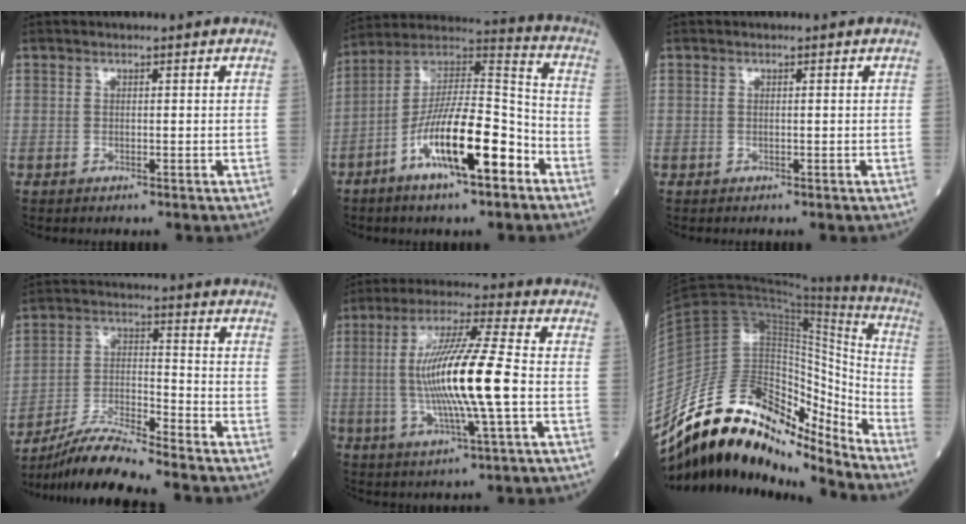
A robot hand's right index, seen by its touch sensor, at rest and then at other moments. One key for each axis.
{"total": 16.4, "fx": -7.4, "fy": 3.5, "fz": 14.3, "tx": -0.254, "ty": 0.006, "tz": -0.129}
{"total": 0.0}
{"total": 9.3, "fx": -8.6, "fy": -1.0, "fz": 3.5, "tx": -0.072, "ty": -0.011, "tz": -0.160}
{"total": 15.0, "fx": -1.2, "fy": 0.3, "fz": 14.9, "tx": -0.286, "ty": 0.001, "tz": -0.026}
{"total": 20.8, "fx": -17.7, "fy": 4.9, "fz": 9.7, "tx": -0.168, "ty": 0.054, "tz": -0.311}